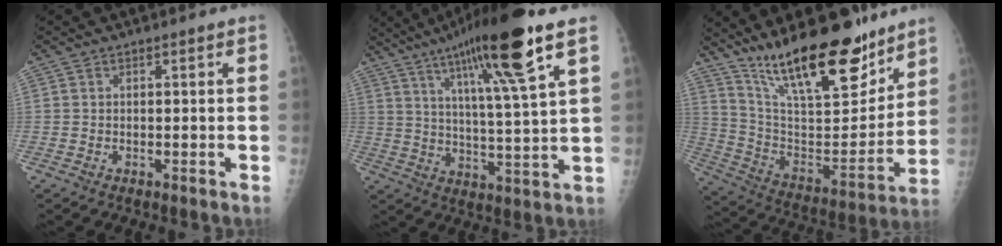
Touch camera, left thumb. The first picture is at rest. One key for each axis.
{"total": 19.0, "fx": 10.9, "fy": 0.9, "fz": 15.6, "tx": -0.250, "ty": -0.037, "tz": 0.177}
{"total": 25.0, "fx": 18.2, "fy": 8.0, "fz": 15.2, "tx": -0.208, "ty": -0.091, "tz": 0.310}